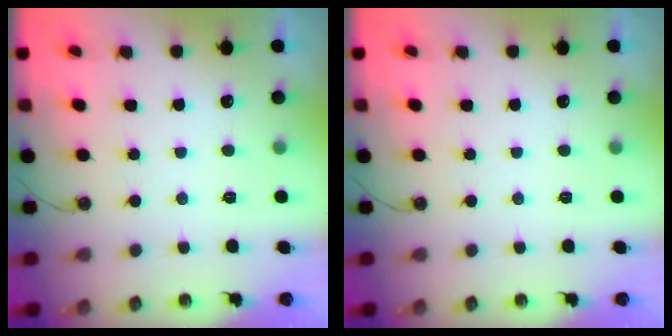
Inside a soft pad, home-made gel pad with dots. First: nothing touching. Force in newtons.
{"total": 0.0}